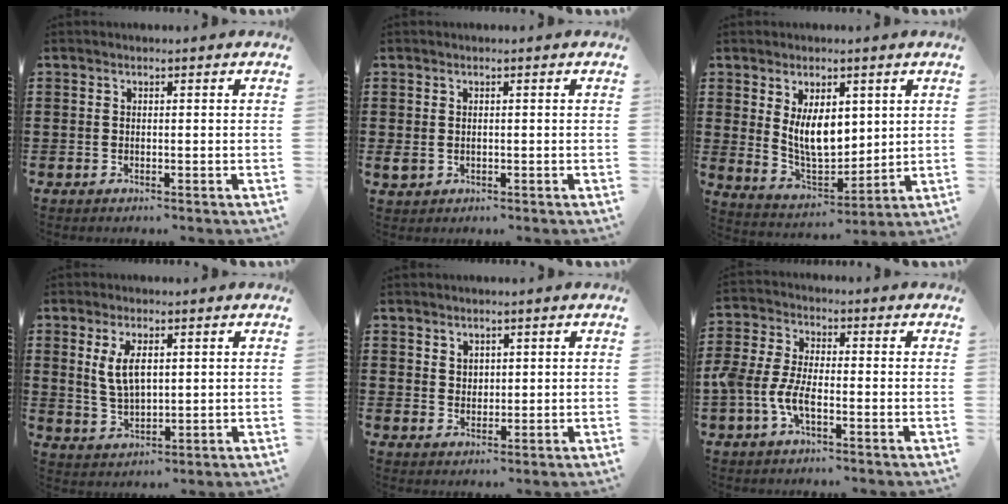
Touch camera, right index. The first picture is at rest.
{"total": 1.0, "force": [0.0, 0.9, 0.5], "torque": [-0.013, 0.004, -0.002]}
{"total": 8.2, "force": [2.2, 4.7, 6.4], "torque": [-0.123, 0.000, 0.038]}
{"total": 5.1, "force": [1.4, 2.4, 4.3], "torque": [-0.090, 0.006, 0.024]}
{"total": 2.2, "force": [1.5, 1.6, 0.2], "torque": [-0.009, 0.006, 0.029]}
{"total": 5.6, "force": [-2.2, 2.4, 4.5], "torque": [-0.119, -0.005, -0.051]}